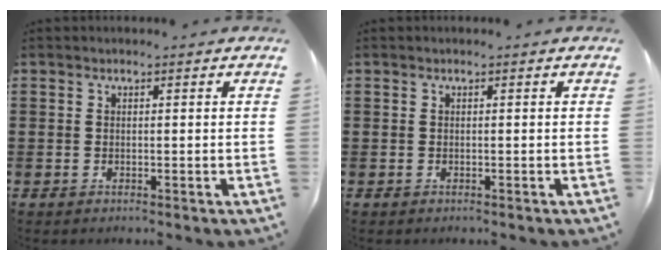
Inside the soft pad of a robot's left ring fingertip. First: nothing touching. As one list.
[{"total": 0.0}]